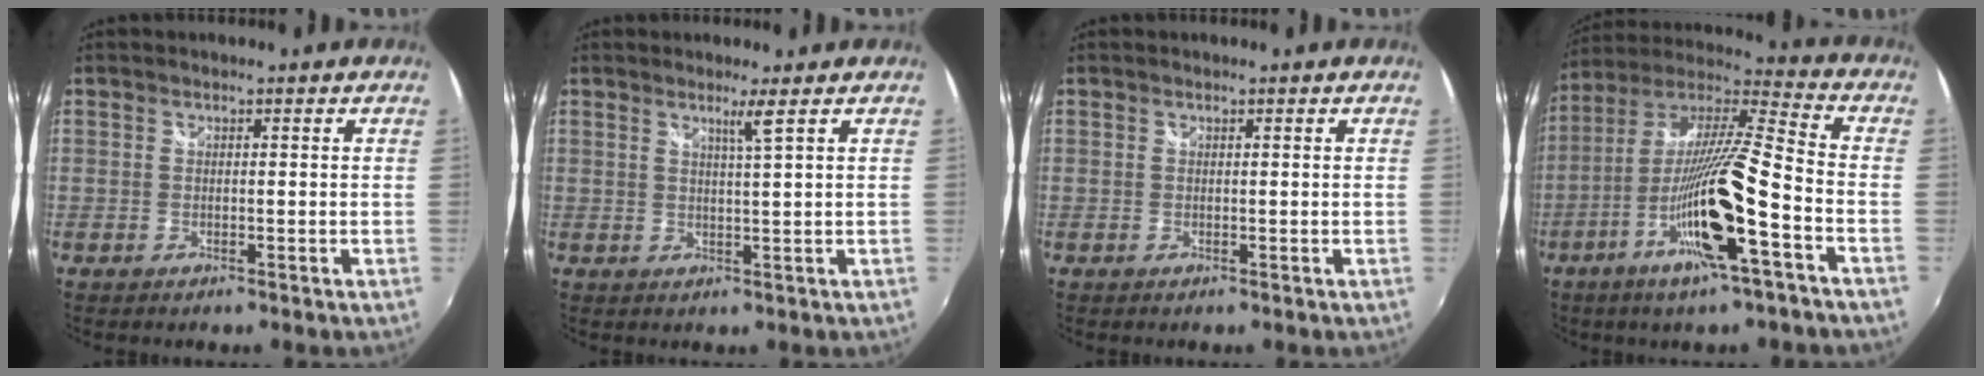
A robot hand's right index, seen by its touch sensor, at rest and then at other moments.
{"total": 2.4, "force": [1.4, -0.9, 1.7], "torque": [-0.035, -0.010, 0.022]}
{"total": 0.0}
{"total": 19.0, "force": [-8.2, 1.5, 17.1], "torque": [-0.311, -0.033, -0.154]}